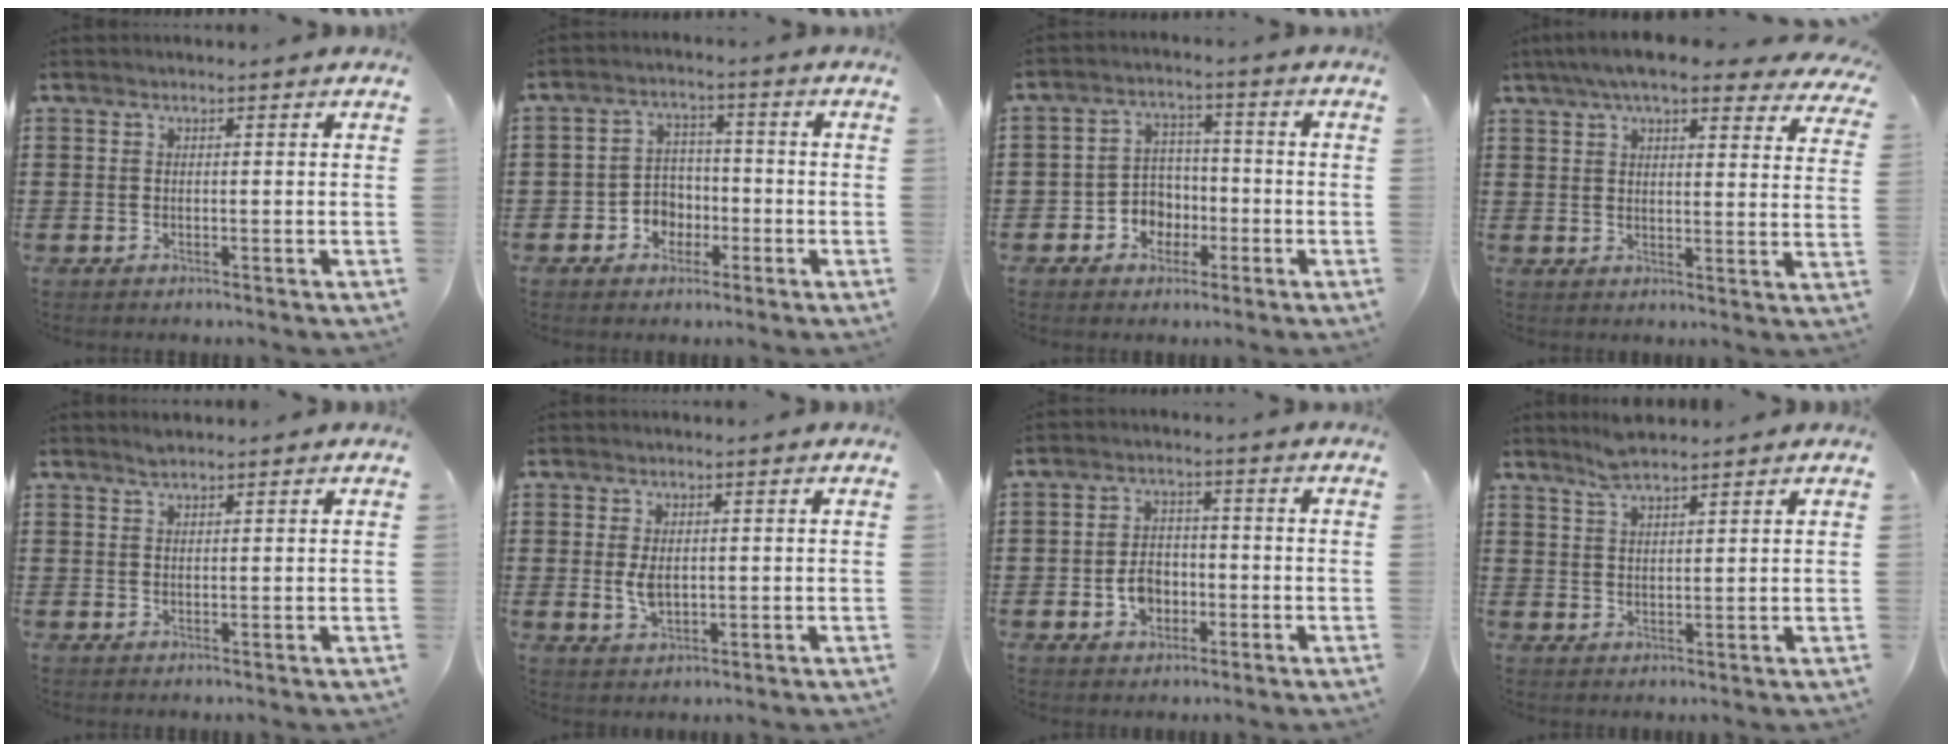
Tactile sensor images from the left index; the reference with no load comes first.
{"total": 4.5, "force": [-2.1, 3.8, 1.2], "torque": [-0.033, 0.013, -0.043]}
{"total": 5.0, "force": [-2.1, 4.4, 1.2], "torque": [-0.035, 0.015, -0.042]}
{"total": 7.7, "force": [6.5, 1.1, 4.1], "torque": [-0.091, -0.013, 0.115]}
{"total": 1.4, "force": [1.3, 0.2, 0.5], "torque": [-0.013, 0.000, 0.025]}
{"total": 3.6, "force": [0.2, 2.1, 2.9], "torque": [-0.074, -0.001, -0.001]}
{"total": 4.1, "force": [-1.4, 3.0, 2.5], "torque": [-0.057, 0.002, -0.030]}
{"total": 3.9, "force": [3.4, 0.7, 1.9], "torque": [-0.045, -0.003, 0.063]}